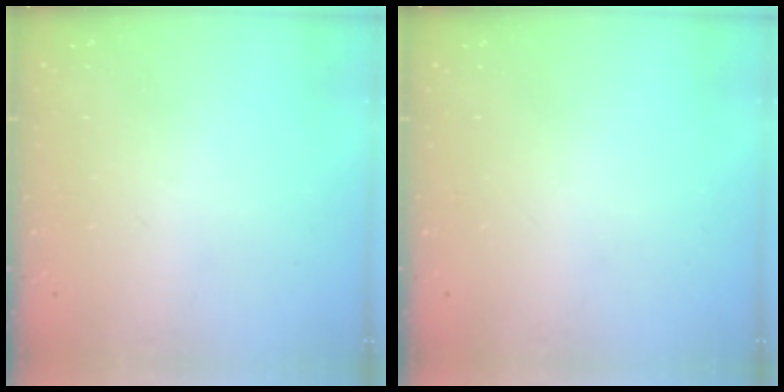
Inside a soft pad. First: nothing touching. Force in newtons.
{"total": 0.0}